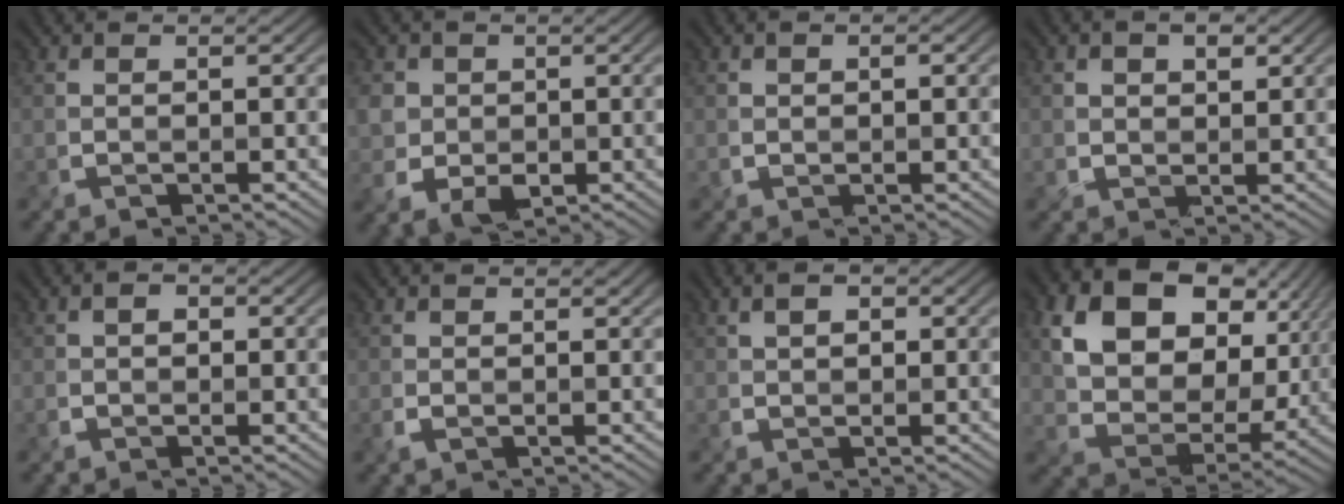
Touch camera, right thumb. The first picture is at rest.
{"total": 4.6, "force": [0.0, 4.1, 2.1], "torque": [-0.056, -0.009, -0.008]}
{"total": 1.1, "force": [0.4, 0.8, 0.7], "torque": [-0.014, 0.000, 0.006]}
{"total": 3.4, "force": [1.6, 2.1, 2.2], "torque": [-0.033, -0.003, 0.026]}
{"total": 1.8, "force": [0.2, 1.4, 1.1], "torque": [-0.019, 0.001, -0.002]}
{"total": 0.6, "force": [0.4, 0.3, 0.3], "torque": [-0.005, -0.003, 0.008]}
{"total": 2.5, "force": [1.0, 1.5, 1.8], "torque": [-0.032, 0.004, 0.011]}
{"total": 14.5, "force": [5.5, 10.1, 8.9], "torque": [-0.168, -0.001, 0.103]}